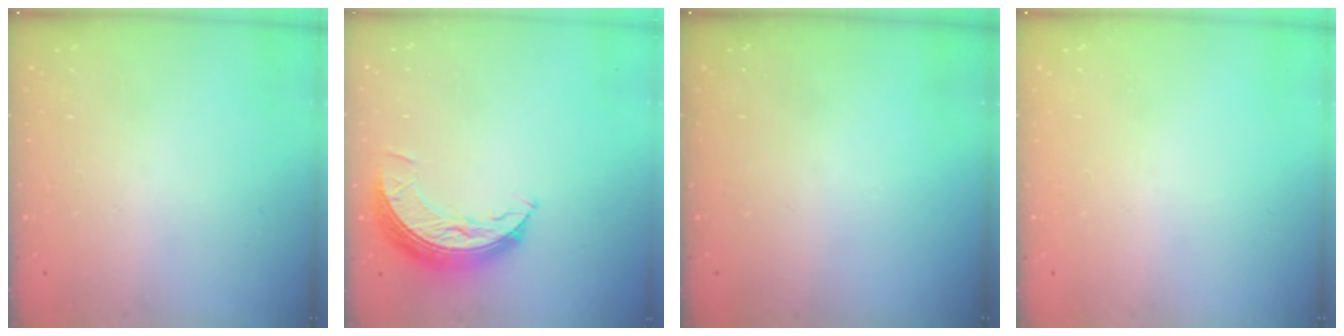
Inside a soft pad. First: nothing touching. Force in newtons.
{"total": 8.7, "press": 8.7, "slide": 0.6}
{"total": 0.0}
{"total": 0.0}